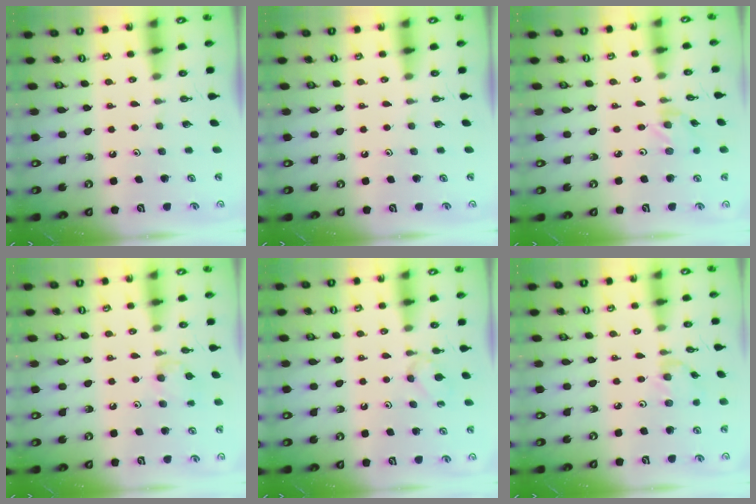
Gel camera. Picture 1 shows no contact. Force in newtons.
{"total": 0.0}
{"total": 0.5, "press": 0.5, "slide": 0.1}
{"total": 7.7, "press": 7.7, "slide": 0.7}
{"total": 4.6, "press": 4.5, "slide": 0.8}
{"total": 2.0, "press": 2.0, "slide": 0.3}